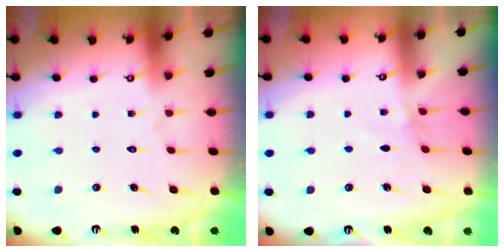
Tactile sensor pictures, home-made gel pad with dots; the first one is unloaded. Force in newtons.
{"total": 1.8, "press": 1.8, "slide": 0.4}